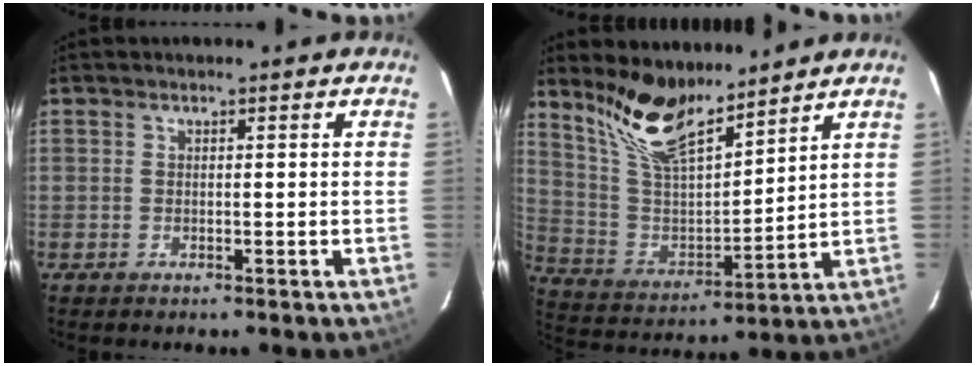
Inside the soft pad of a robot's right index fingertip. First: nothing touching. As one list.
[{"total": 14.2, "force": [11.2, 4.2, 7.7], "torque": [-0.158, -0.001, 0.226]}]